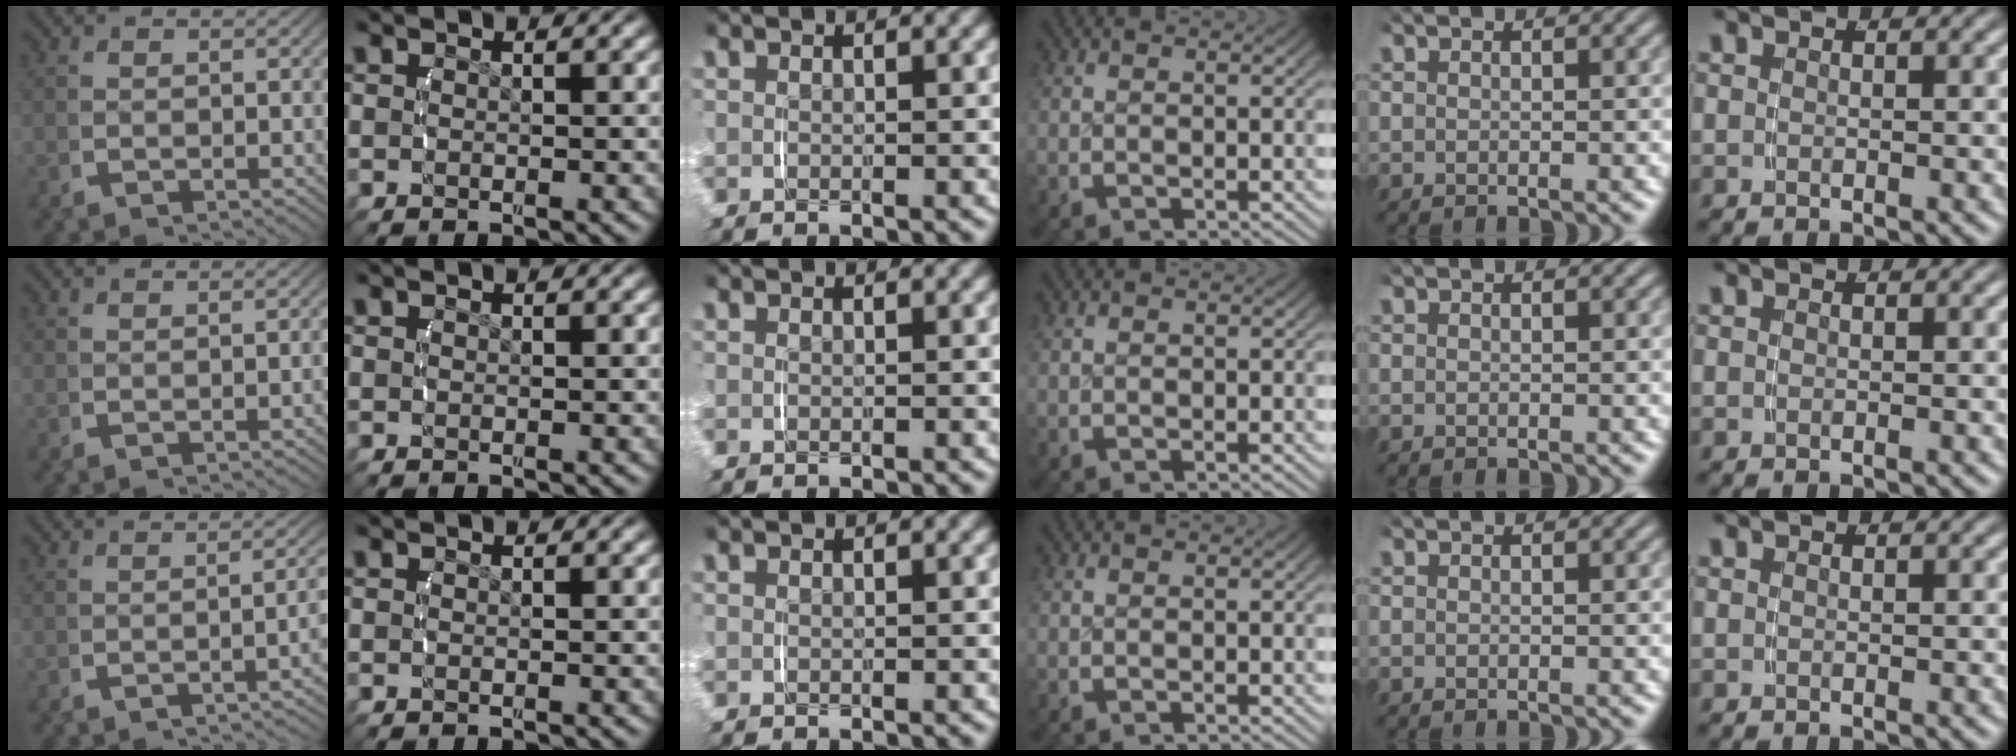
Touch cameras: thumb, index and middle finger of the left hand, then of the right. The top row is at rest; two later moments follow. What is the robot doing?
{"motion": "lift_and_place", "object": "measuring cup"}